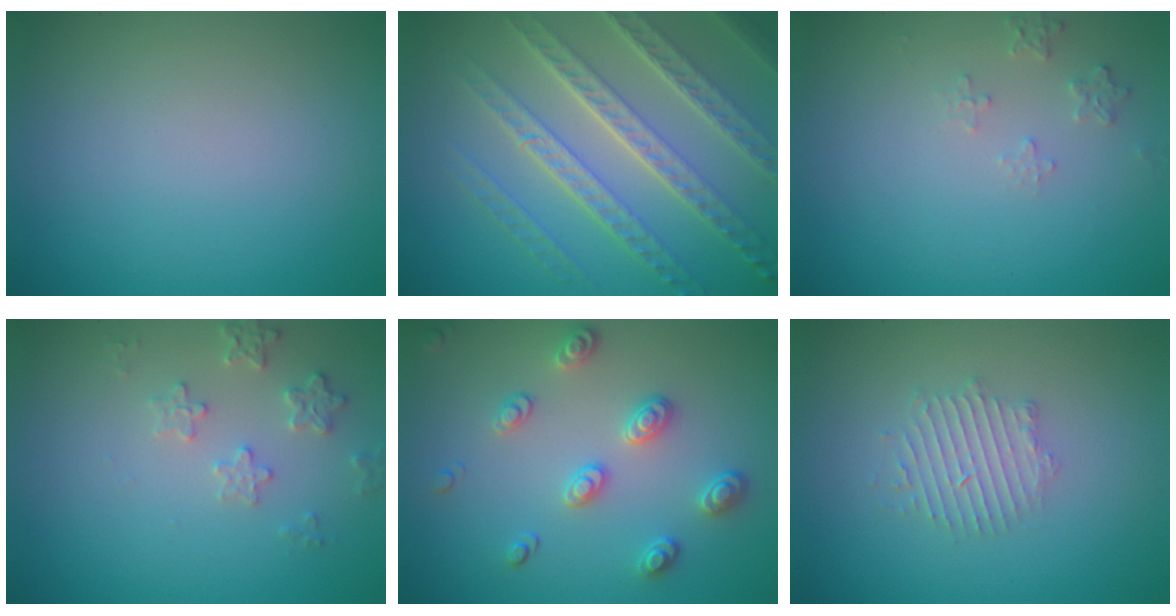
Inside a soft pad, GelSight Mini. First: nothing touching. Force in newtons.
{"total": 7.8, "press": 5.5, "slide": 5.6}
{"total": 1.3, "press": 1.3, "slide": 0.2}
{"total": 2.2, "press": 2.1, "slide": 0.4}
{"total": 2.8, "press": 2.6, "slide": 1.1}
{"total": 2.4, "press": 2.4, "slide": 0.3}